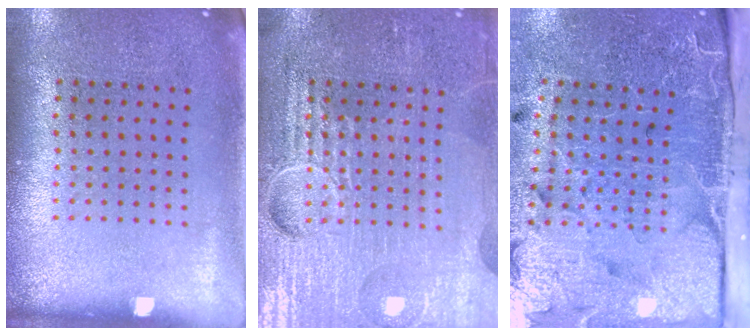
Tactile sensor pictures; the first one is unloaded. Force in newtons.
{"total": 7.2, "press": 7.2, "slide": 0.9}
{"total": 4.9, "press": 4.0, "slide": 3.0}